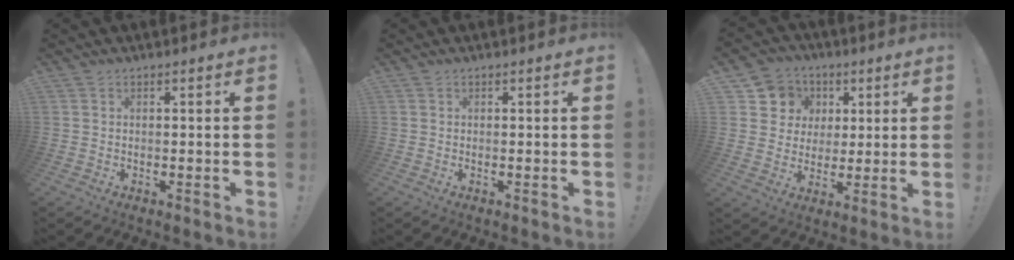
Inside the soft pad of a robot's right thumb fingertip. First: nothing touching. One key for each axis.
{"total": 0.0}
{"total": 9.1, "fx": 1.9, "fy": 8.8, "fz": 1.5, "tx": -0.024, "ty": -0.010, "tz": 0.044}